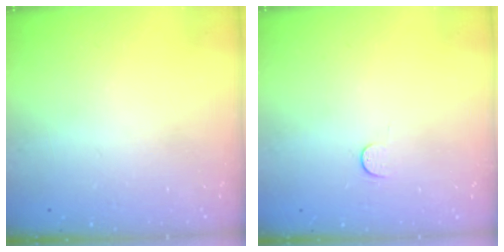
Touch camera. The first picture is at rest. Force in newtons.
{"total": 2.8, "press": 2.8, "slide": 0.4}